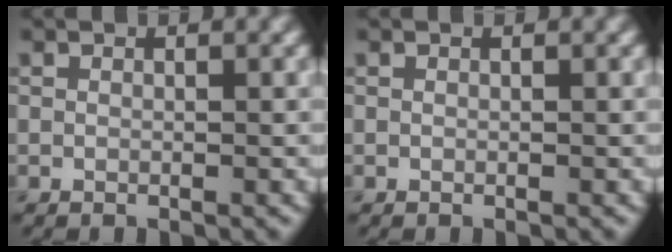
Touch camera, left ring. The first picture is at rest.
{"total": 0.0}